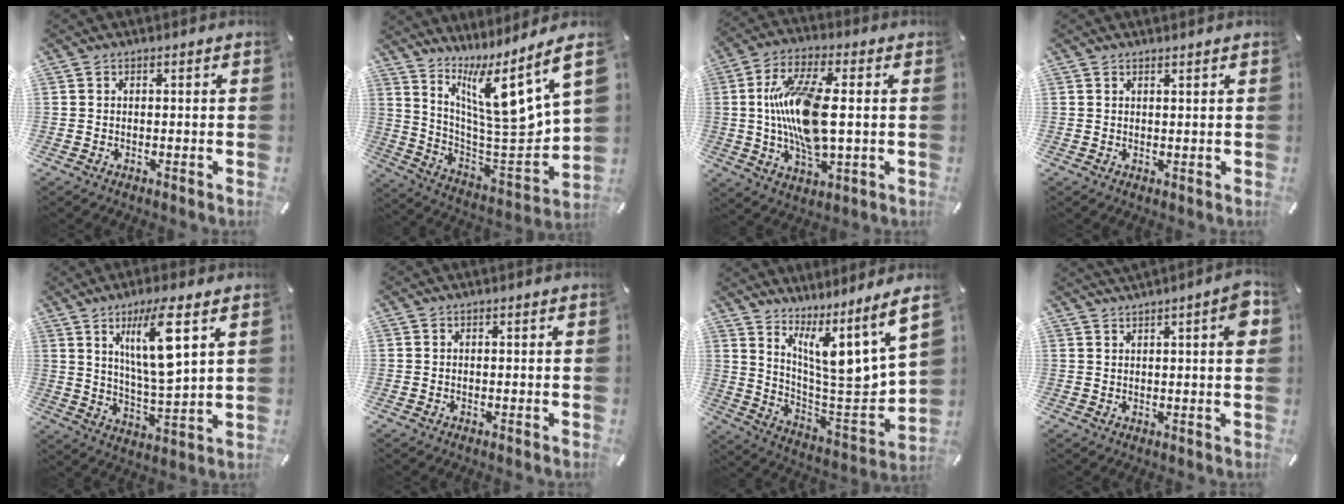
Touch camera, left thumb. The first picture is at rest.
{"total": 14.0, "force": [9.6, 1.6, 10.1], "torque": [-0.162, -0.102, 0.145]}
{"total": 16.5, "force": [1.0, 6.8, 15.1], "torque": [-0.320, -0.009, 0.012]}
{"total": 0.9, "force": [0.8, -0.2, 0.1], "torque": [-0.002, -0.002, 0.015]}
{"total": 13.3, "force": [6.1, 2.8, 11.5], "torque": [-0.207, -0.018, 0.096]}
{"total": 0.0}
{"total": 11.9, "force": [8.7, 1.0, 8.1], "torque": [-0.125, -0.105, 0.131]}
{"total": 5.5, "force": [2.6, 0.8, 4.7], "torque": [-0.068, -0.012, 0.040]}